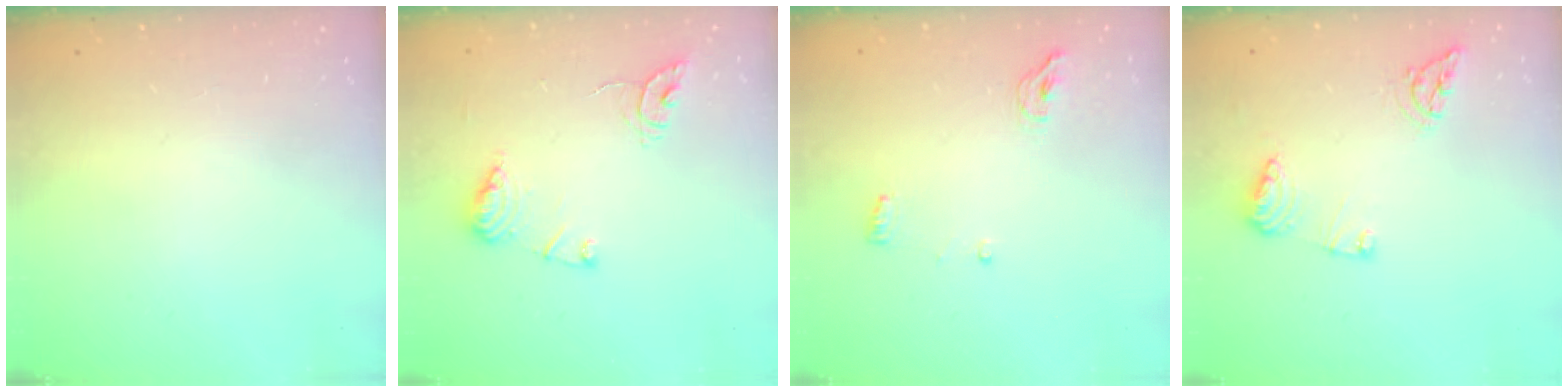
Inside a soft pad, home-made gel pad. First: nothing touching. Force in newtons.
{"total": 10.8, "press": 10.8, "slide": 0.5}
{"total": 5.4, "press": 5.3, "slide": 1.1}
{"total": 9.7, "press": 9.6, "slide": 1.1}